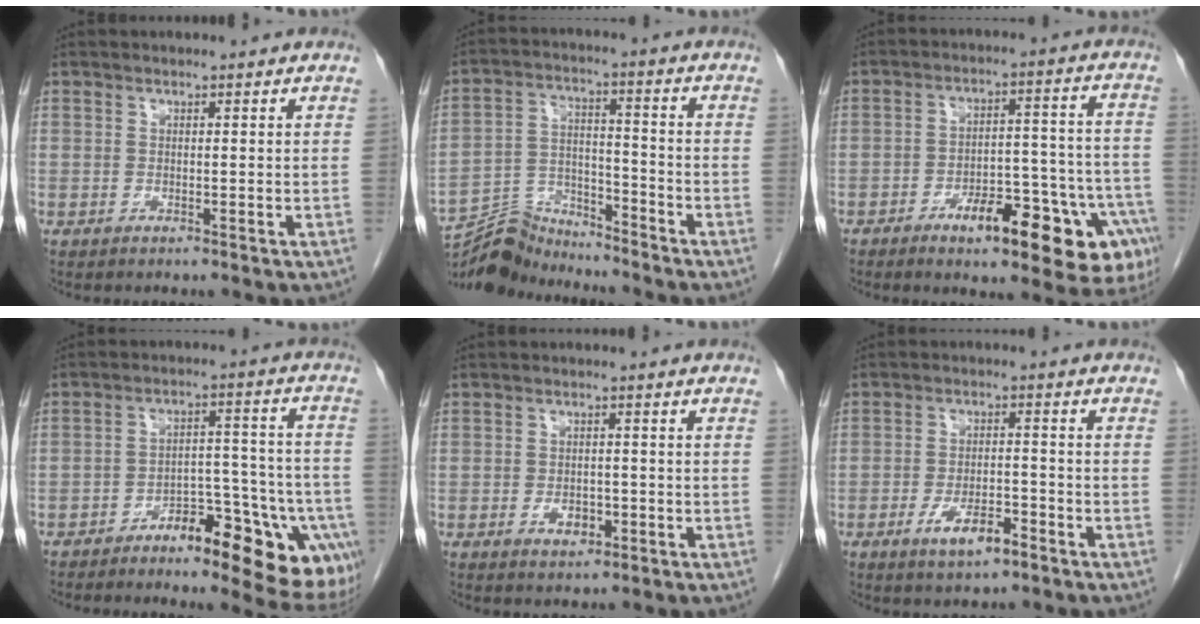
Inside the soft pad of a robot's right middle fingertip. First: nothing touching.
{"total": 8.9, "force": [-8.7, 1.7, 0.3], "torque": [-0.007, 0.012, -0.161]}
{"total": 17.8, "force": [-9.7, 5.3, 13.9], "torque": [-0.103, 0.039, -0.124]}
{"total": 15.1, "force": [-8.8, 4.6, 11.4], "torque": [-0.089, 0.035, -0.117]}
{"total": 2.8, "force": [-1.1, 1.7, 1.9], "torque": [-0.030, 0.004, -0.012]}
{"total": 5.4, "force": [-3.2, 1.8, 4.1], "torque": [-0.075, -0.002, -0.051]}